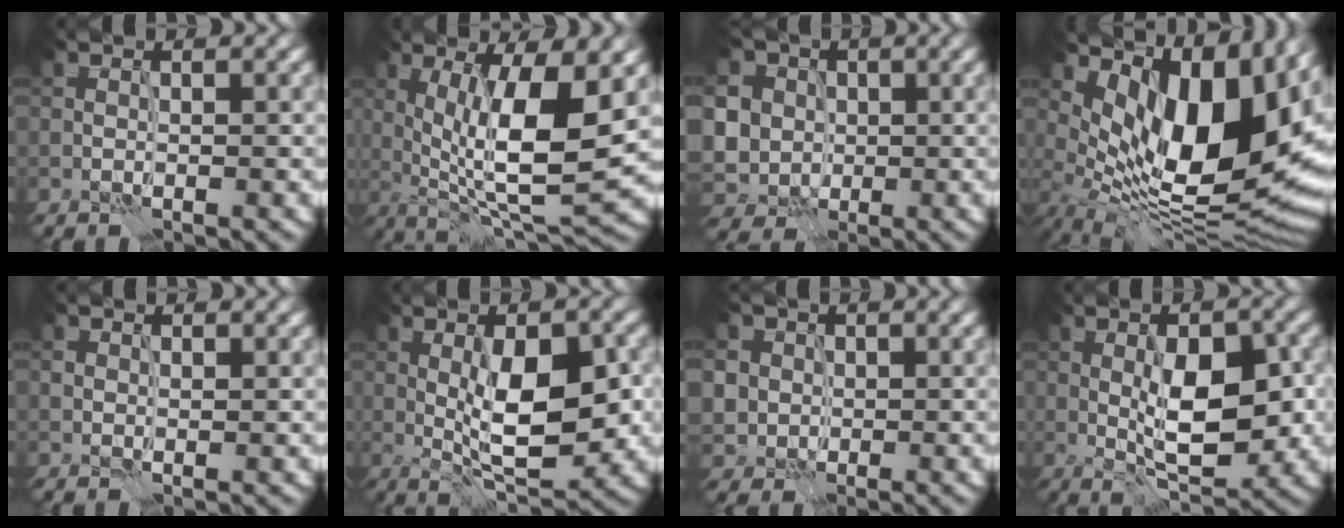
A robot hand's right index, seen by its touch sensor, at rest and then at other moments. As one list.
[{"total": 10.5, "force": [0.9, 3.1, 10.0], "torque": [-0.159, -0.014, 0.020]}, {"total": 8.1, "force": [1.7, 7.1, 3.5], "torque": [-0.079, 0.015, 0.013]}, {"total": 15.2, "force": [3.7, 7.9, 12.5], "torque": [-0.193, -0.008, 0.069]}, {"total": 0.6, "force": [0.3, 0.6, 0.2], "torque": [-0.002, -0.003, 0.007]}, {"total": 8.4, "force": [-0.4, 3.1, 7.8], "torque": [-0.124, 0.000, -0.004]}, {"total": 4.4, "force": [1.2, 4.1, 1.2], "torque": [-0.038, 0.012, 0.015]}, {"total": 7.7, "force": [-0.5, 3.3, 6.9], "torque": [-0.109, 0.001, -0.005]}]